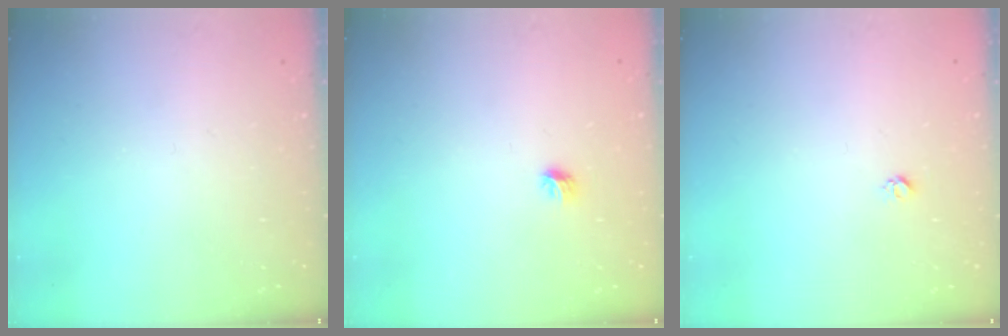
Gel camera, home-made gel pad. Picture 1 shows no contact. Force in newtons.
{"total": 4.2, "press": 4.1, "slide": 1.0}
{"total": 3.0, "press": 2.9, "slide": 0.4}